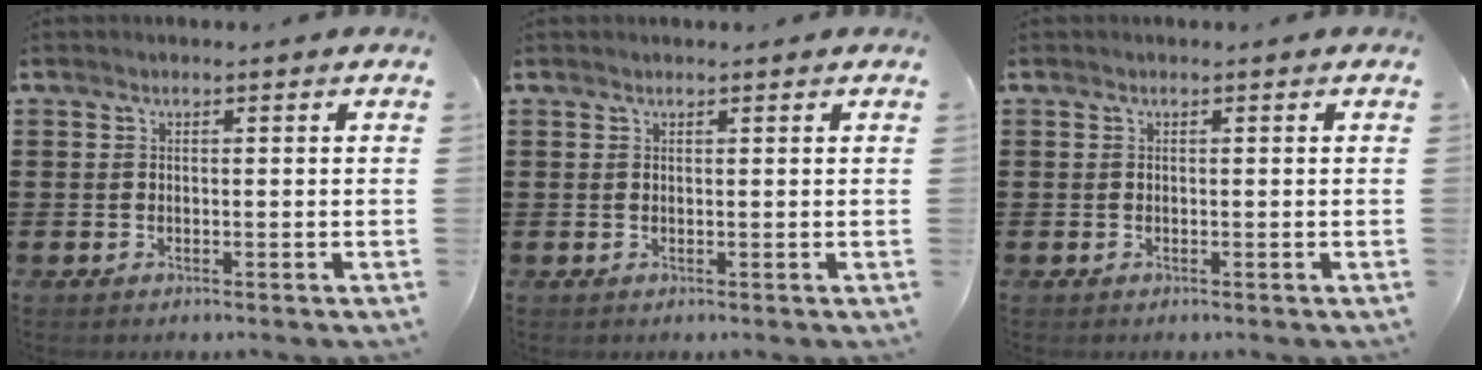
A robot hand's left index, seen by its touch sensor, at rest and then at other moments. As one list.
[{"total": 0.5, "force": [0.4, 0.0, 0.3], "torque": [-0.006, 0.000, 0.009]}, {"total": 0.0}]